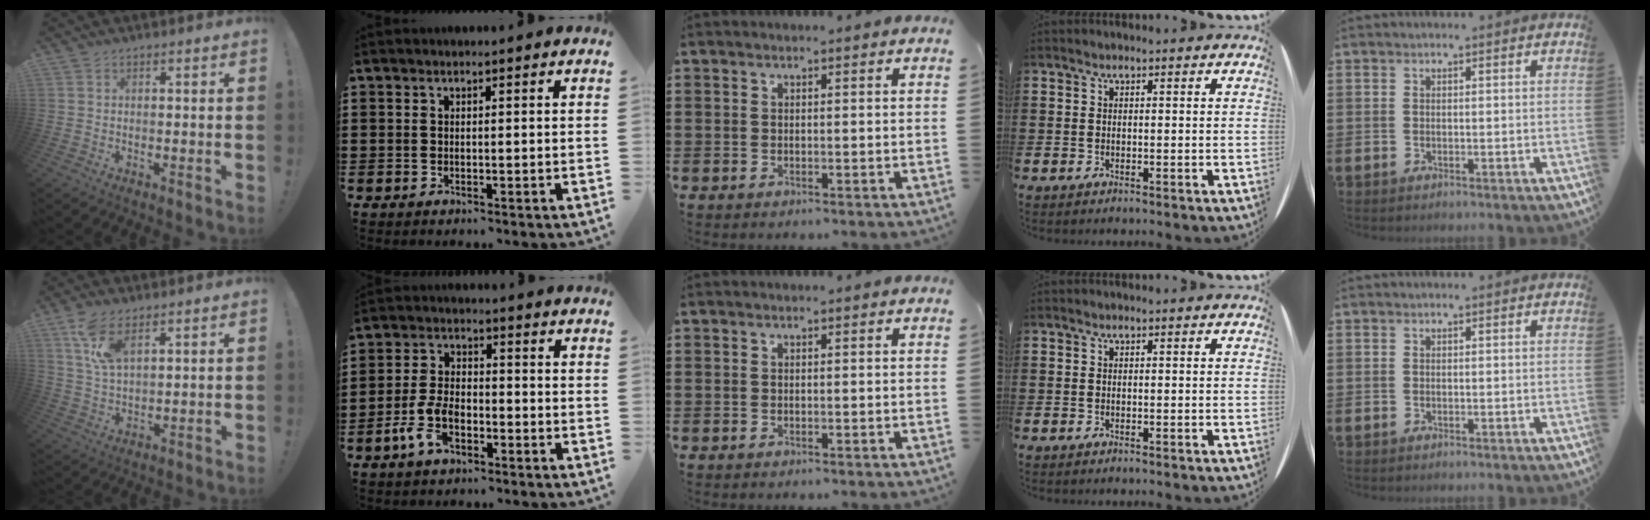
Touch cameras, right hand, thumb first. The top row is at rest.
{"thumb": {"total": 8.6, "force": [5.0, 3.5, 6.1], "torque": [-0.116, -0.013, 0.094]}, "index": {"total": 6.3, "force": [-3.2, 3.2, 4.4], "torque": [-0.110, 0.001, -0.066]}}